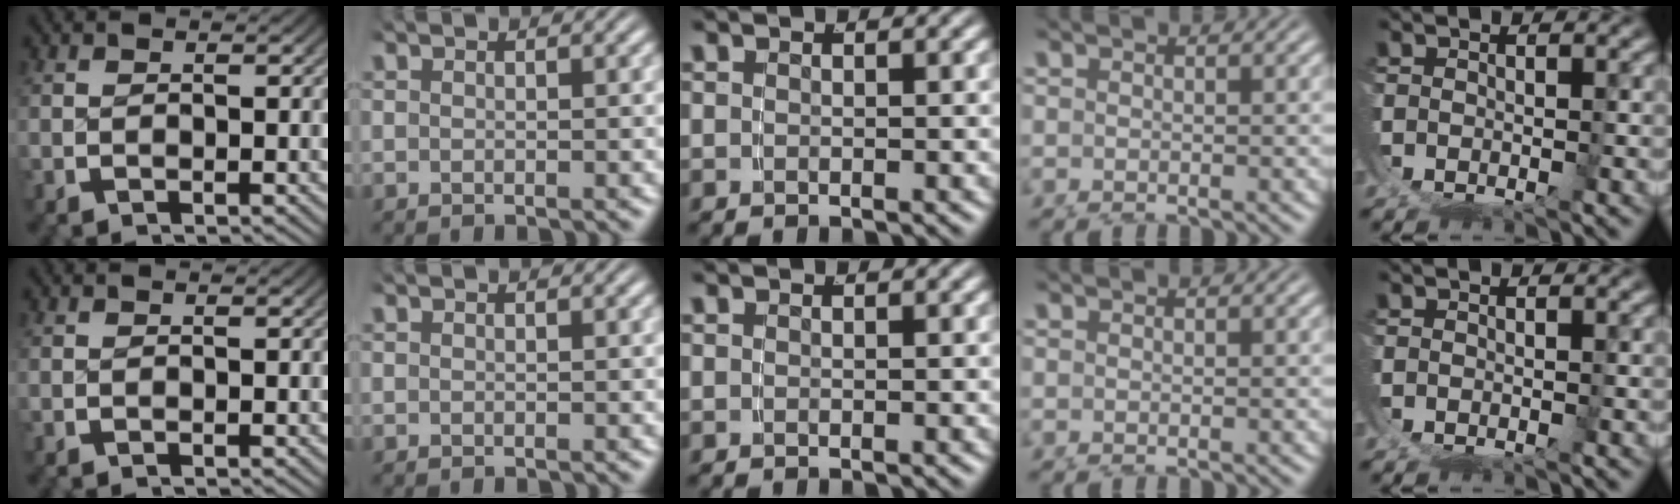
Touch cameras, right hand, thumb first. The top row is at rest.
{}